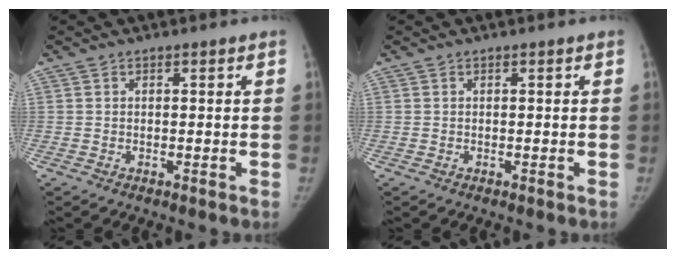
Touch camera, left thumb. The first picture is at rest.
{"total": 0.0}